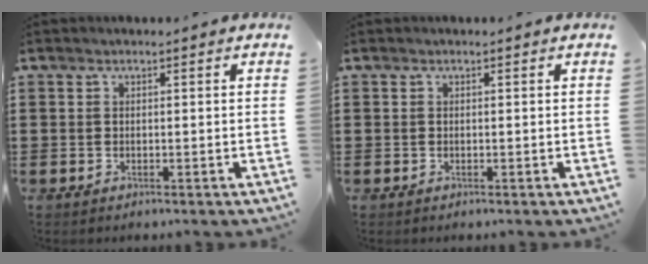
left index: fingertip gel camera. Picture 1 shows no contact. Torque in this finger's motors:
{"motor_torque": [0.00, 0.00, 0.00, -0.01]}